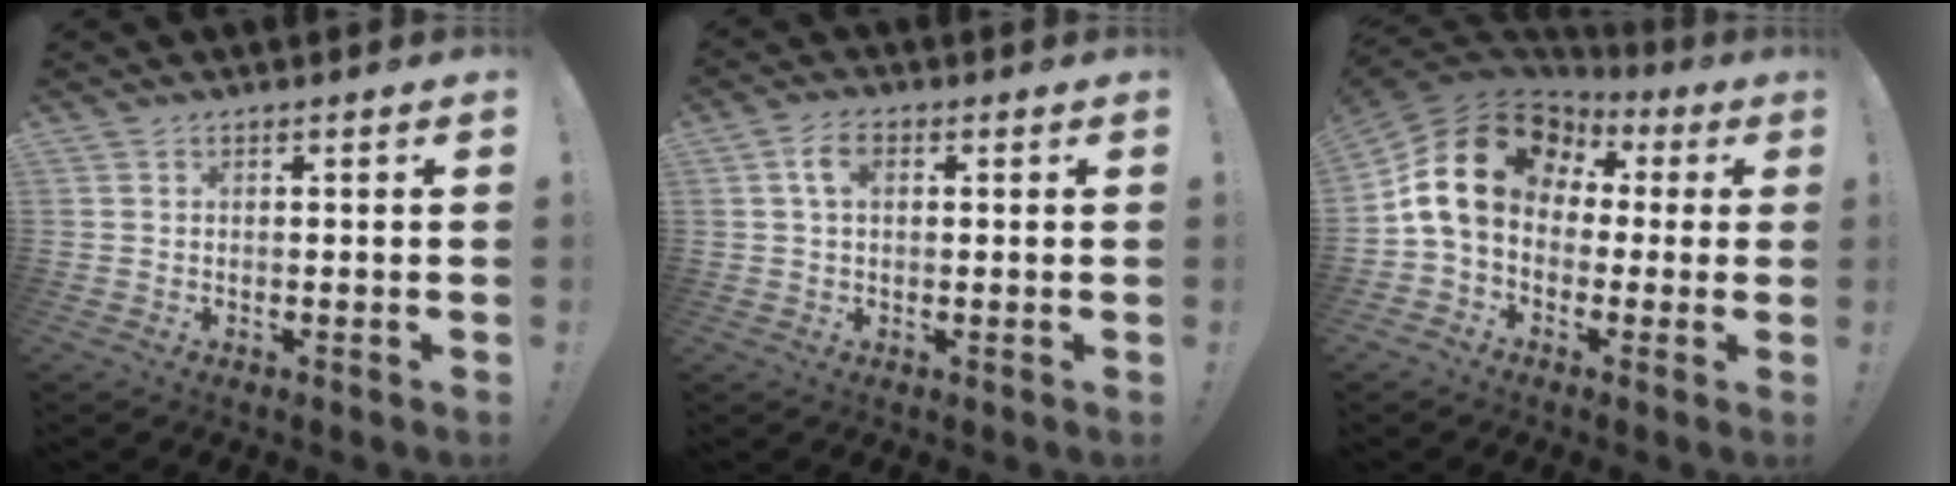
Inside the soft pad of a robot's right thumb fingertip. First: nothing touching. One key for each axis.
{"total": 5.2, "fx": 1.5, "fy": 3.0, "fz": 3.9, "tx": -0.069, "ty": 0.007, "tz": 0.027}
{"total": 18.7, "fx": 4.4, "fy": 13.6, "fz": 12.0, "tx": -0.205, "ty": -0.006, "tz": 0.086}